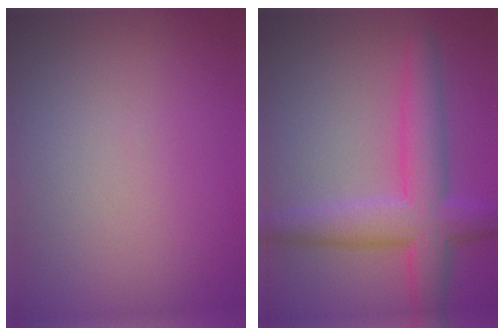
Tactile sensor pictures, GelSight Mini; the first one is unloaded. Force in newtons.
{"total": 7.0, "press": 7.0, "slide": 0.2}